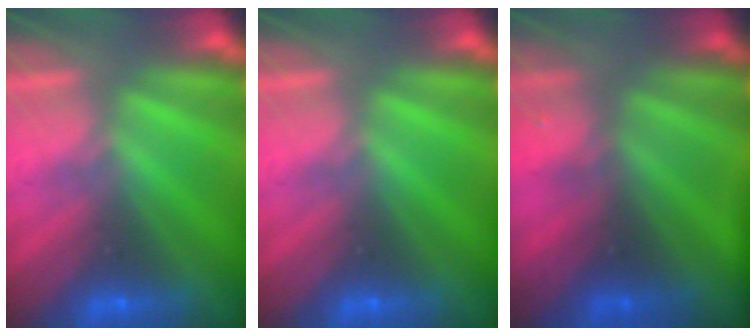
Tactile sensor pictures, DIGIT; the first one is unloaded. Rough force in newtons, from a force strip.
{"total": 0.0}
{"total": 7.3}